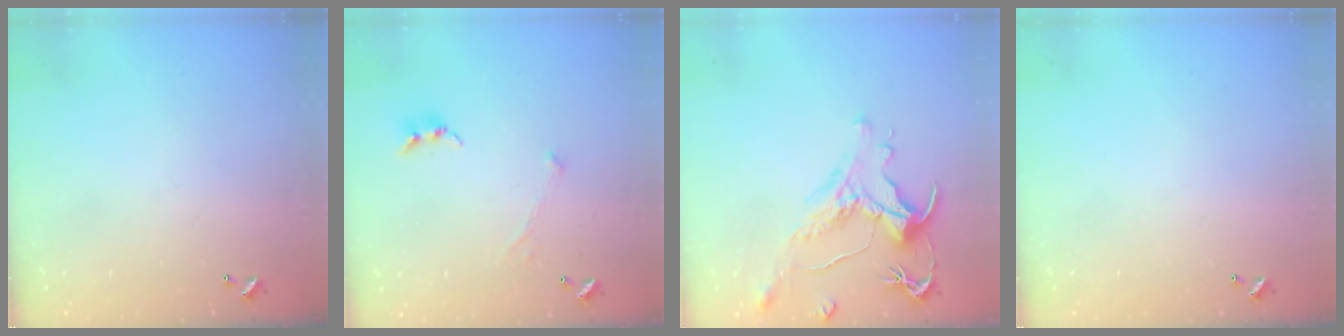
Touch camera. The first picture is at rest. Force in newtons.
{"total": 0.0}
{"total": 1.5, "press": 0.7, "slide": 1.3}
{"total": 0.0}